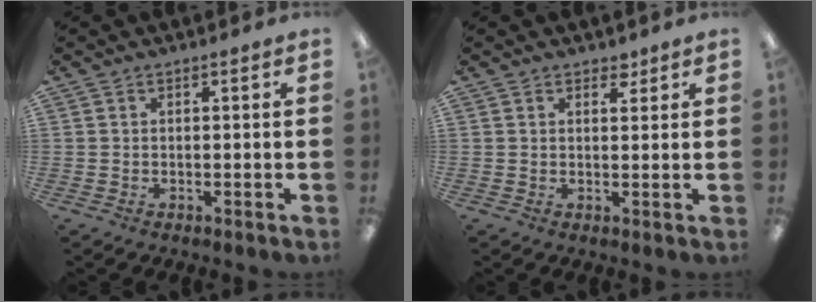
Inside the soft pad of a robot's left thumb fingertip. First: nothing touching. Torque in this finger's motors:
{"motor_torque": [0.24, 0.04, -0.37, 0.21, -0.01]}